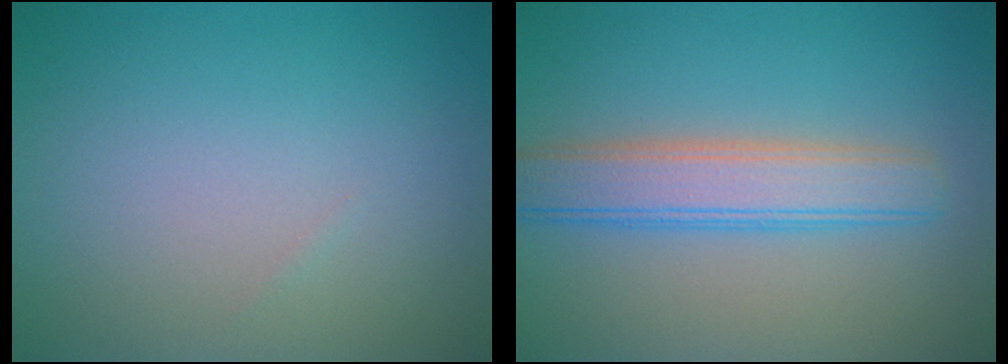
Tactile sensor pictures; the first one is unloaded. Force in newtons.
{"total": 4.7, "press": 4.7, "slide": 0.1}